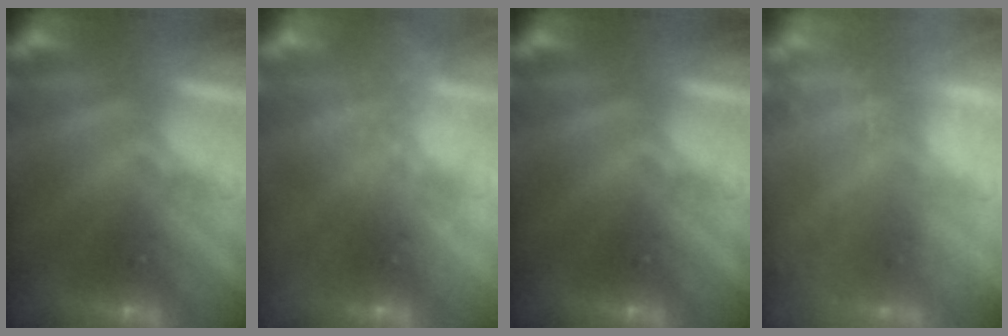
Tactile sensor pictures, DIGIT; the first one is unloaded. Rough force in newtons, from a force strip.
{"total": 2.3}
{"total": 0.0}
{"total": 1.8}